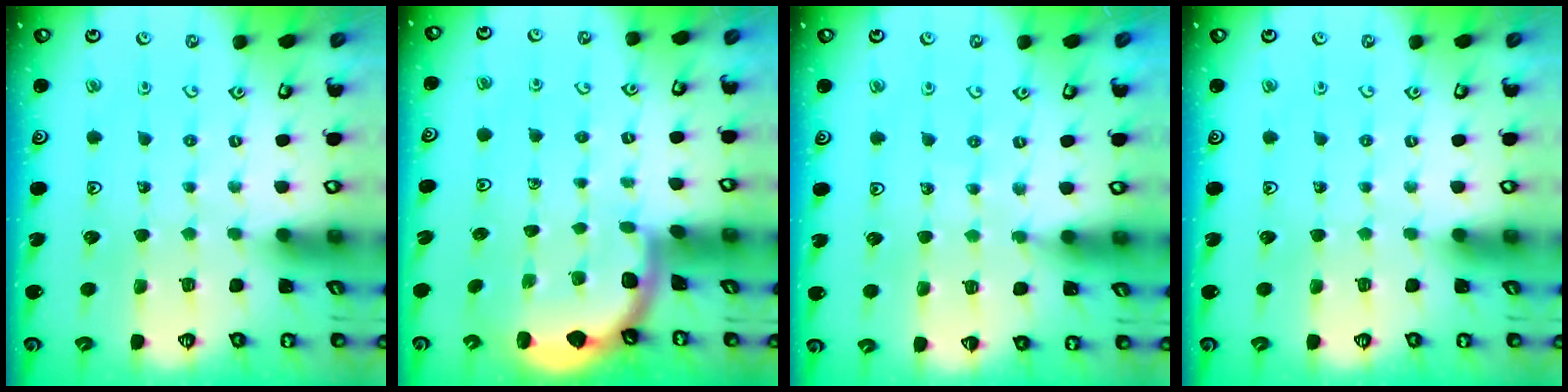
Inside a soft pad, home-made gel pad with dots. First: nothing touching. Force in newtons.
{"total": 1.6, "press": 1.6, "slide": 0.0}
{"total": 5.2, "press": 5.1, "slide": 1.3}
{"total": 0.0}